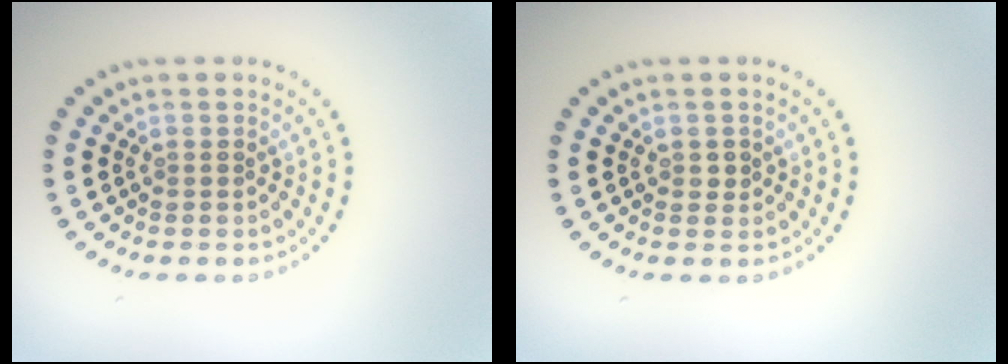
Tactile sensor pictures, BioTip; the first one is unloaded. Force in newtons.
{"total": 0.7, "press": 0.7, "slide": 0.1}